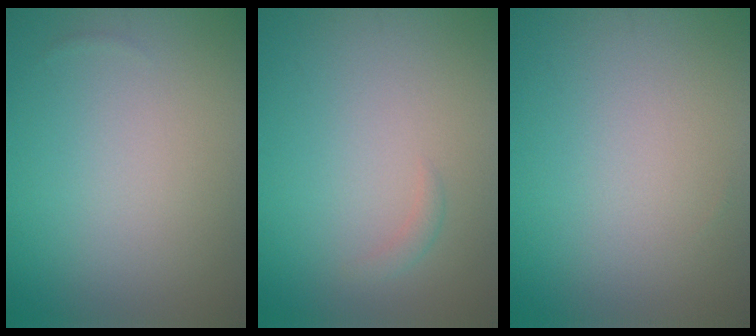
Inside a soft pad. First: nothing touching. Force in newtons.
{"total": 0.8, "press": 0.8, "slide": 0.1}
{"total": 0.0}